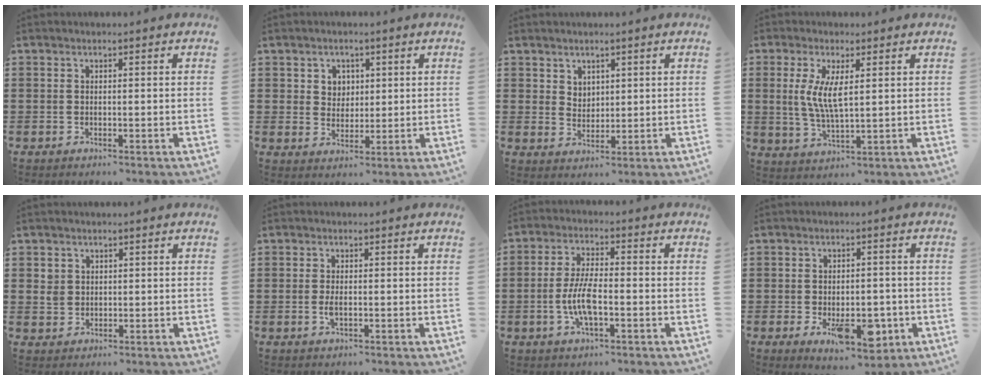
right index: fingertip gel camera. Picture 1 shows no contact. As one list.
[{"total": 3.2, "force": [1.4, 2.8, 0.6], "torque": [-0.024, 0.013, 0.025]}, {"total": 2.8, "force": [2.1, 1.9, 0.2], "torque": [-0.012, 0.007, 0.040]}, {"total": 5.9, "force": [1.2, 1.9, 5.5], "torque": [-0.117, 0.002, 0.018]}, {"total": 2.1, "force": [0.9, 1.9, 0.4], "torque": [-0.014, 0.010, 0.016]}, {"total": 2.0, "force": [-0.3, 0.7, 1.8], "torque": [-0.047, -0.006, -0.011]}, {"total": 6.8, "force": [-1.7, 2.4, 6.1], "torque": [-0.139, -0.005, -0.039]}, {"total": 8.9, "force": [-3.0, 4.5, 7.1], "torque": [-0.097, -0.005, -0.047]}]